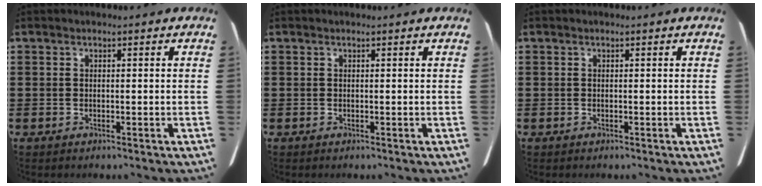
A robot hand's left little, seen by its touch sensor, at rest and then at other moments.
{"total": 0.0}
{"total": 0.0}